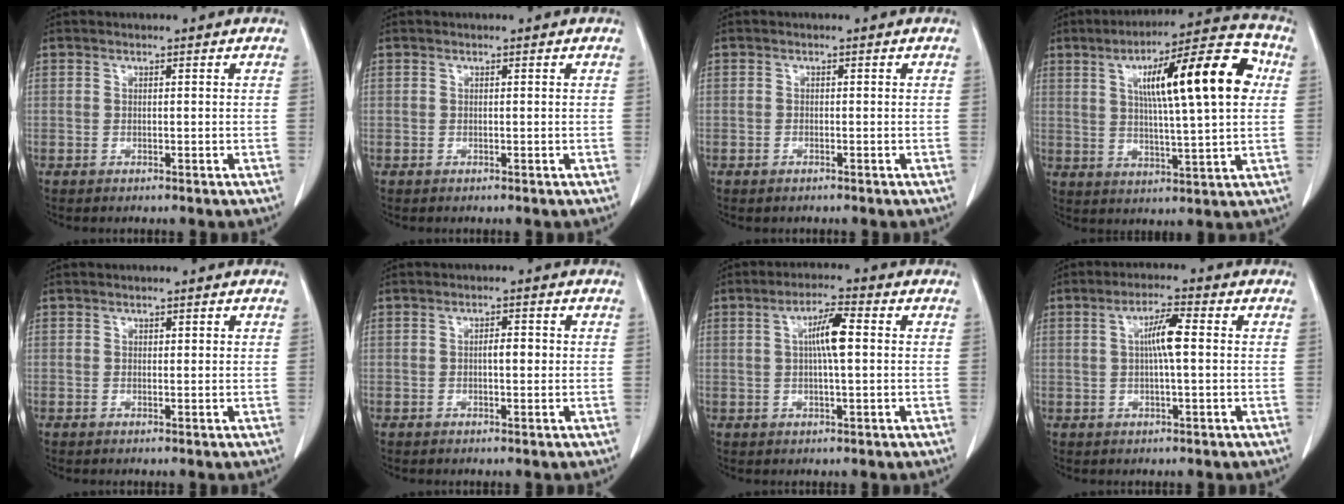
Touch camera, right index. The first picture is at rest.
{"total": 0.0}
{"total": 0.6, "force": [-0.5, 0.3, 0.2], "torque": [-0.006, 0.000, -0.006]}
{"total": 17.6, "force": [4.5, 2.1, 16.9], "torque": [-0.253, 0.029, 0.063]}
{"total": 0.8, "force": [0.4, 0.4, 0.6], "torque": [-0.005, 0.001, 0.005]}
{"total": 2.2, "force": [0.0, 0.8, 2.1], "torque": [-0.035, 0.004, 0.000]}
{"total": 5.8, "force": [0.9, 0.7, 5.7], "torque": [-0.103, 0.008, 0.014]}
{"total": 5.2, "force": [0.6, 0.5, 5.1], "torque": [-0.094, 0.008, 0.009]}